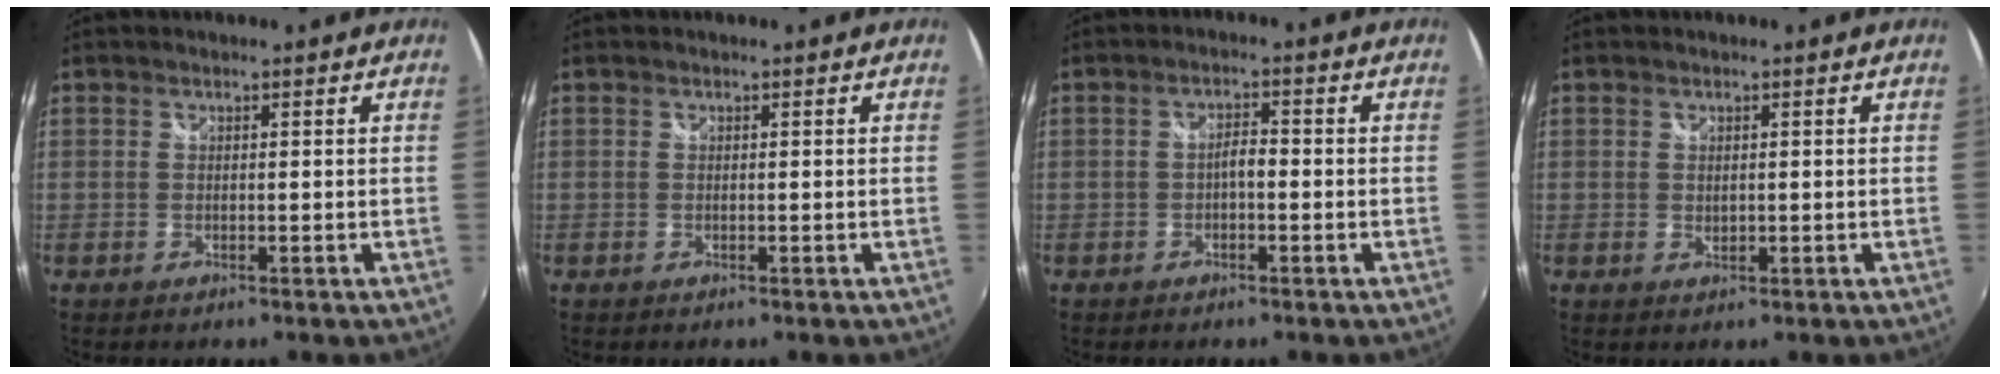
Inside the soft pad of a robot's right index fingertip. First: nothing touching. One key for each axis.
{"total": 0.0}
{"total": 2.4, "fx": -0.8, "fy": 1.0, "fz": 2.0, "tx": -0.036, "ty": 0.007, "tz": -0.016}
{"total": 1.2, "fx": 0.1, "fy": 0.8, "fz": 0.8, "tx": -0.012, "ty": 0.000, "tz": 0.003}